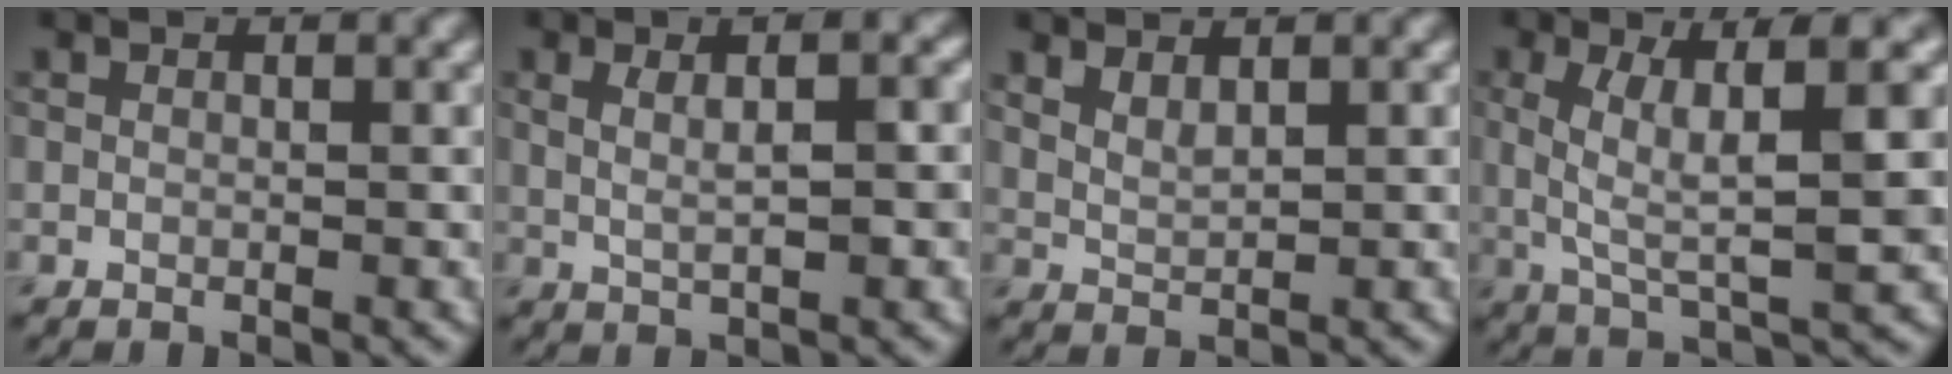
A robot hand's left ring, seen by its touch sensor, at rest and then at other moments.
{"total": 3.4, "force": [0.9, 1.0, 3.1], "torque": [-0.042, -0.003, 0.011]}
{"total": 1.8, "force": [1.4, 0.6, 1.0], "torque": [-0.024, -0.003, 0.032]}
{"total": 6.5, "force": [1.1, 1.3, 6.2], "torque": [-0.116, 0.002, 0.023]}